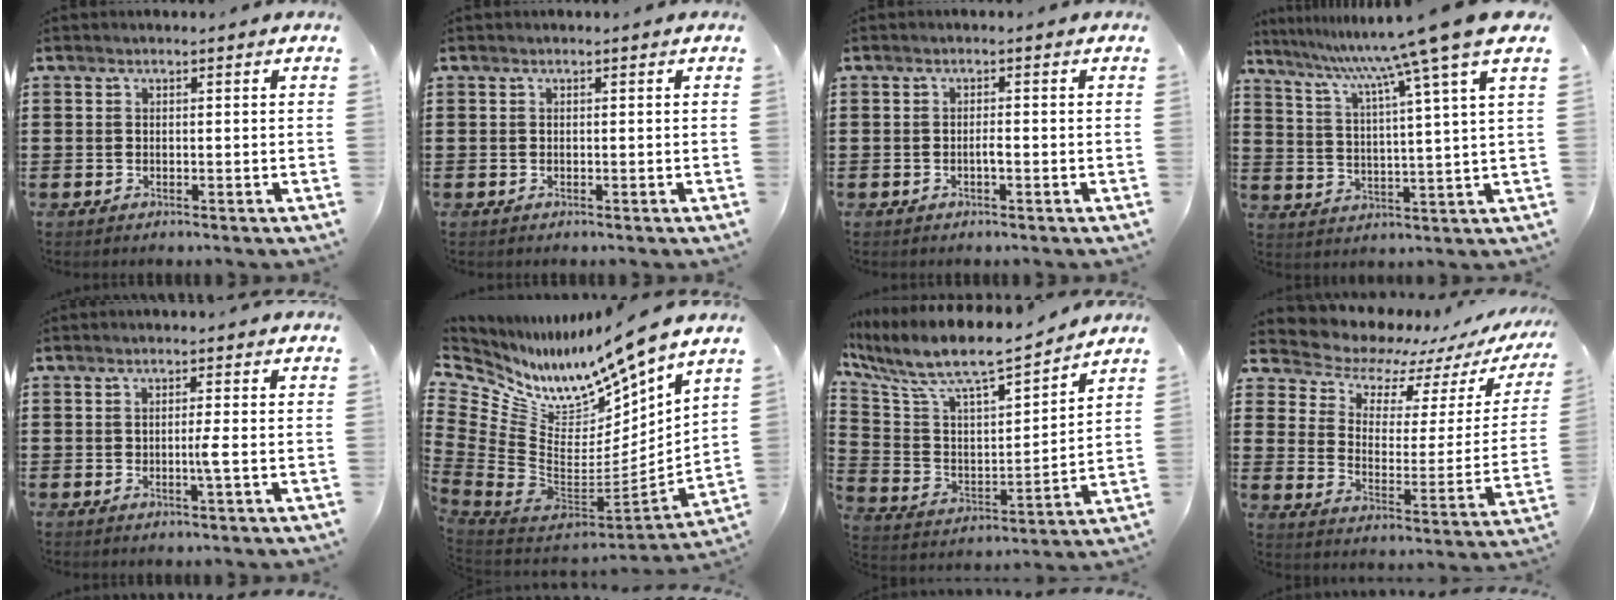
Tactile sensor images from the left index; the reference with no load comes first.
{"total": 0.0}
{"total": 1.3, "force": [-0.4, 0.2, 1.3], "torque": [-0.025, 0.000, -0.008]}
{"total": 10.2, "force": [8.2, -2.0, 5.8], "torque": [-0.147, -0.050, 0.125]}
{"total": 2.1, "force": [-0.3, -0.4, 2.1], "torque": [-0.036, -0.005, -0.009]}
{"total": 9.4, "force": [8.1, 2.6, 4.0], "torque": [-0.114, -0.091, 0.129]}
{"total": 8.7, "force": [7.1, 2.0, 4.5], "torque": [-0.121, -0.052, 0.117]}
{"total": 6.3, "force": [5.7, 2.5, 1.0], "torque": [-0.054, -0.049, 0.096]}